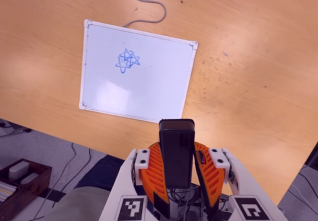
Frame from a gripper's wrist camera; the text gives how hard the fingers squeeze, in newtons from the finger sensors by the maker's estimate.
{"total": 10.3, "left": 8.4, "right": 12.3}